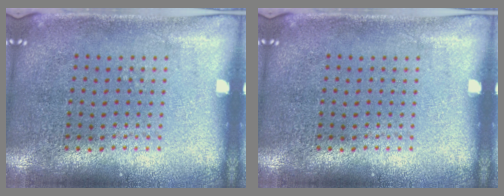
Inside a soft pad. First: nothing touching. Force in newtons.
{"total": 0.0}